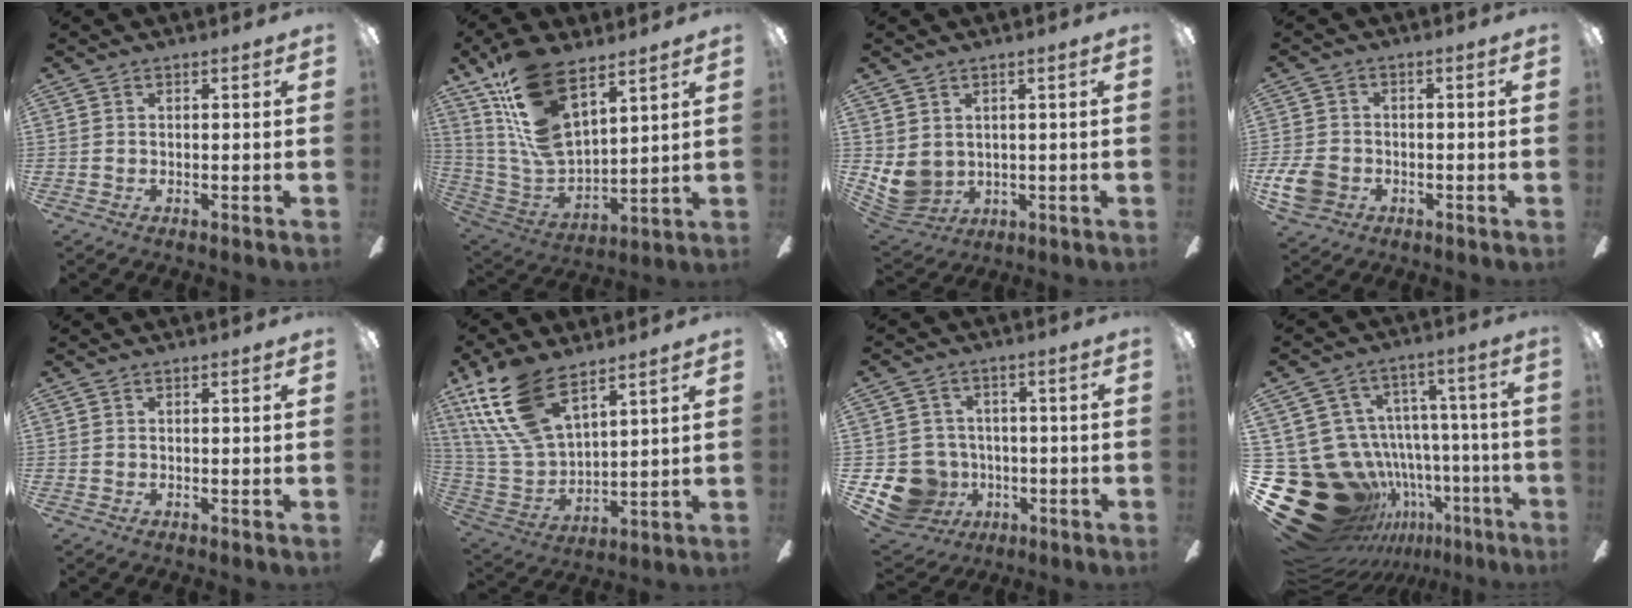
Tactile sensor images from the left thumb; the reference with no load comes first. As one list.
[{"total": 19.9, "force": [12.1, 9.2, 12.9], "torque": [-0.268, -0.068, 0.218]}, {"total": 6.8, "force": [1.3, 5.9, 3.1], "torque": [-0.092, -0.017, 0.026]}, {"total": 7.2, "force": [-2.4, 5.9, 3.5], "torque": [-0.080, 0.017, -0.046]}, {"total": 0.0}, {"total": 18.8, "force": [11.8, 8.1, 12.1], "torque": [-0.291, -0.051, 0.212]}, {"total": 12.4, "force": [-4.5, 10.7, 4.5], "torque": [-0.124, 0.026, -0.073]}, {"total": 27.1, "force": [-10.3, 20.6, 14.4], "torque": [-0.255, 0.025, -0.081]}]